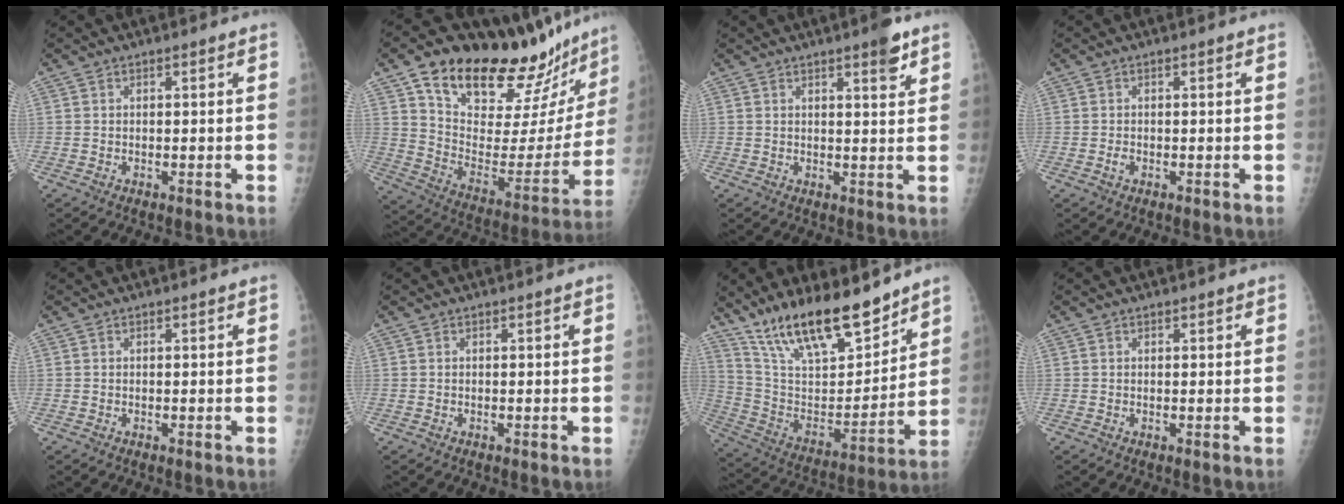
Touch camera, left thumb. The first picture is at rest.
{"total": 29.4, "force": [23.2, 10.2, 14.9], "torque": [-0.196, -0.101, 0.346]}
{"total": 4.2, "force": [2.8, 0.9, 3.1], "torque": [-0.037, -0.016, 0.035]}
{"total": 0.9, "force": [-0.3, 0.7, 0.6], "torque": [-0.010, 0.000, -0.006]}
{"total": 0.0}
{"total": 0.0}
{"total": 20.9, "force": [16.1, 6.5, 11.6], "torque": [-0.168, -0.082, 0.292]}
{"total": 0.6, "force": [0.4, 0.3, 0.2], "torque": [0.002, -0.002, 0.003]}